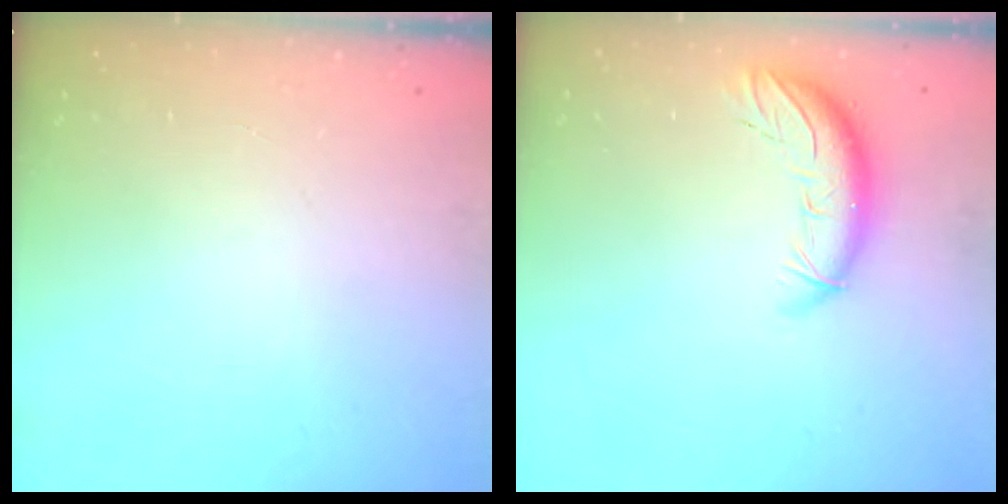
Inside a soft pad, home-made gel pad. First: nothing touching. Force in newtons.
{"total": 10.8, "press": 10.4, "slide": 3.1}